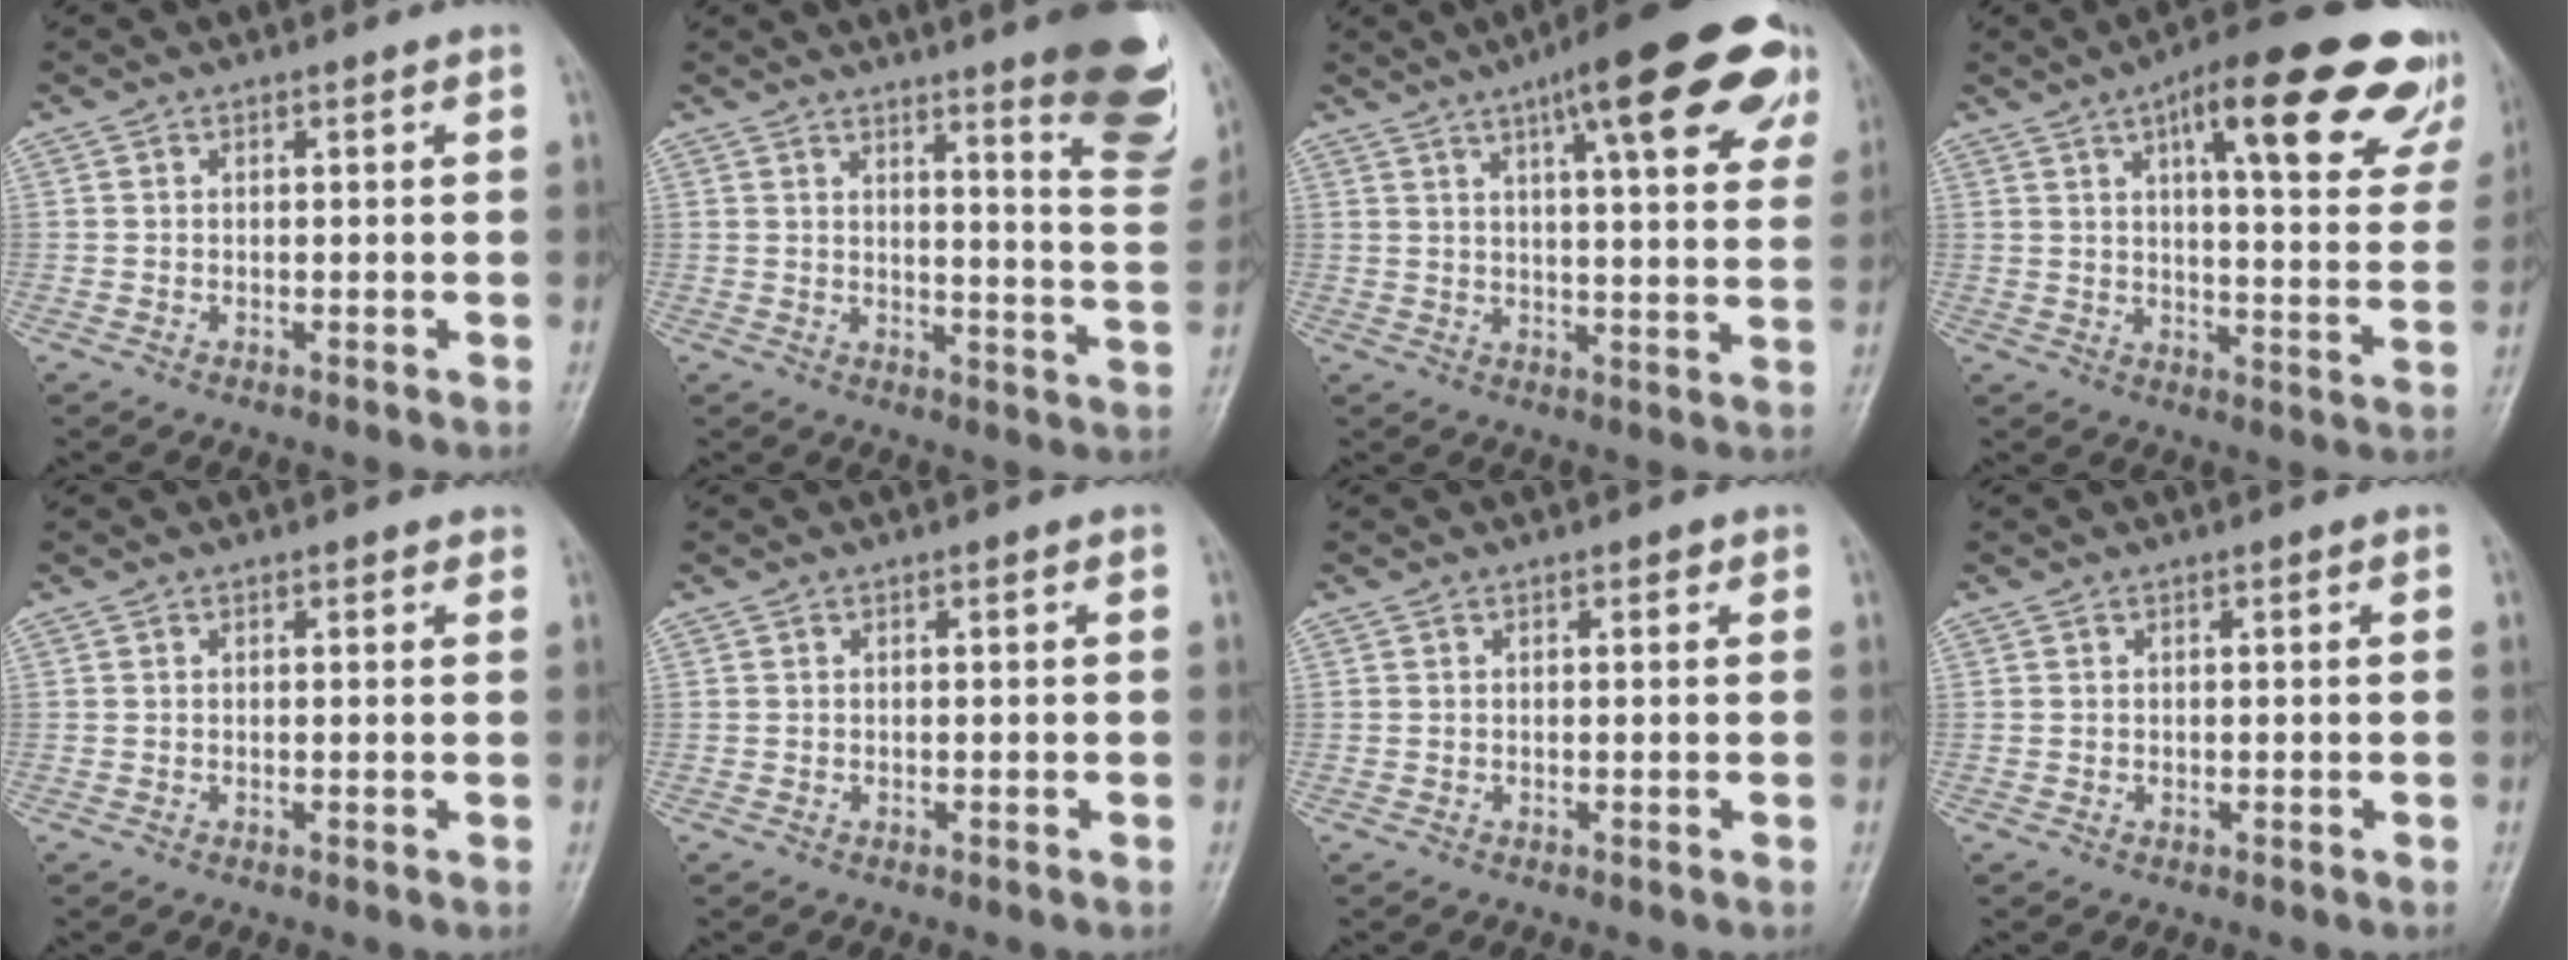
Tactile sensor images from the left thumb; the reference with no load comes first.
{"total": 15.9, "force": [10.2, 2.5, 12.0], "torque": [-0.120, -0.070, 0.122]}
{"total": 19.9, "force": [10.6, 4.9, 16.1], "torque": [-0.199, -0.016, 0.134]}
{"total": 23.3, "force": [12.8, 6.8, 18.2], "torque": [-0.214, -0.026, 0.163]}
{"total": 0.8, "force": [0.6, 0.5, 0.3], "torque": [0.002, -0.003, 0.003]}
{"total": 0.0}
{"total": 0.6, "force": [0.3, 0.4, 0.4], "torque": [0.002, 0.001, 0.000]}
{"total": 0.0}